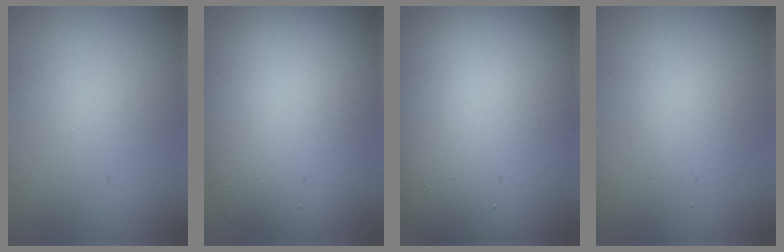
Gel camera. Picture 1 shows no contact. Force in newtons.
{"total": 11.1, "press": 11.1, "slide": 0.8}
{"total": 20.3, "press": 20.2, "slide": 1.3}
{"total": 1.9, "press": 1.9, "slide": 0.1}